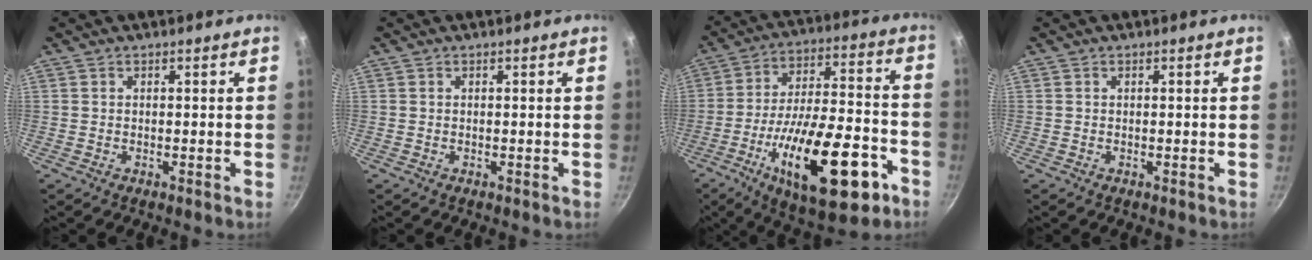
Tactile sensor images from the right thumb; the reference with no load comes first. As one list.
[{"total": 0.0}, {"total": 25.6, "force": [-11.1, 9.7, 20.9], "torque": [-0.301, 0.046, -0.163]}, {"total": 0.0}]